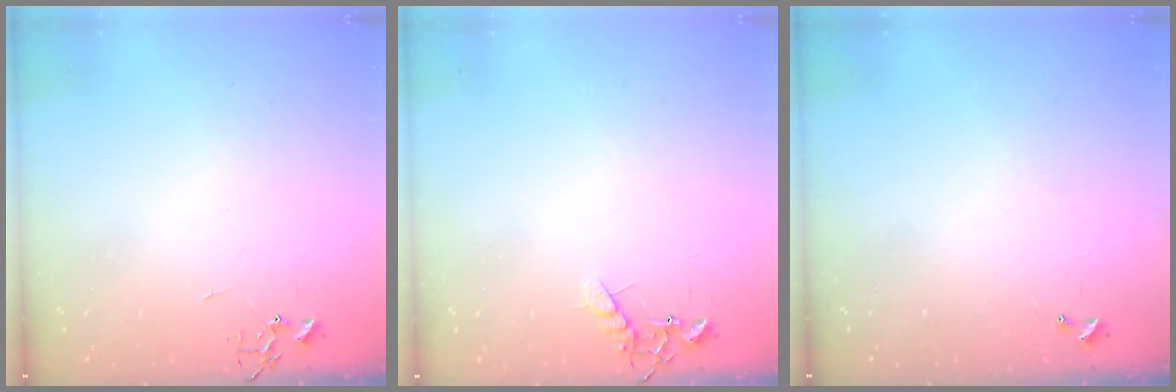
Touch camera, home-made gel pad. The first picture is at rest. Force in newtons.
{"total": 6.8, "press": 6.8, "slide": 0.3}
{"total": 0.0}